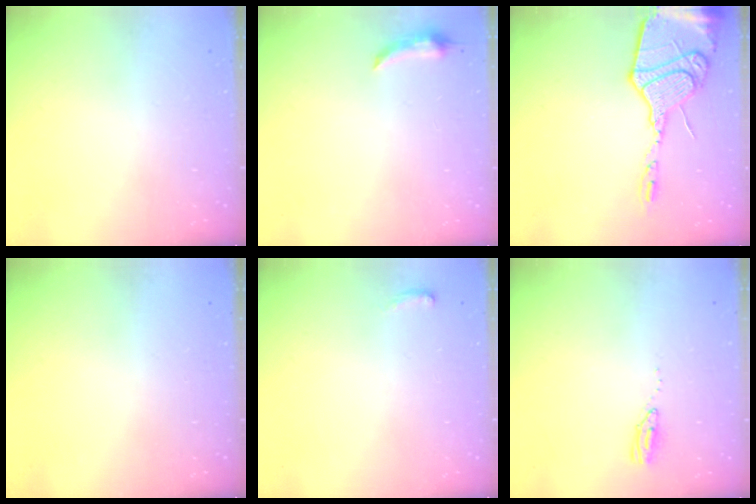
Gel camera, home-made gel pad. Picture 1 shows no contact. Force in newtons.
{"total": 5.4, "press": 4.6, "slide": 2.8}
{"total": 18.1, "press": 17.9, "slide": 2.4}
{"total": 0.0}
{"total": 4.1, "press": 3.8, "slide": 1.5}
{"total": 3.5, "press": 3.5, "slide": 0.3}